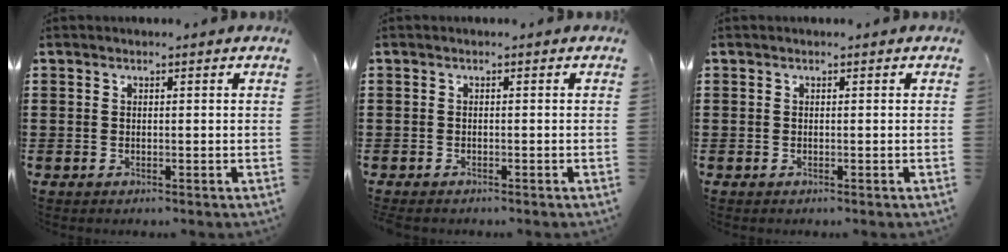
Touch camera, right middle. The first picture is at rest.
{"total": 0.6, "force": [-0.6, 0.2, 0.2], "torque": [-0.005, -0.003, -0.011]}
{"total": 0.0}